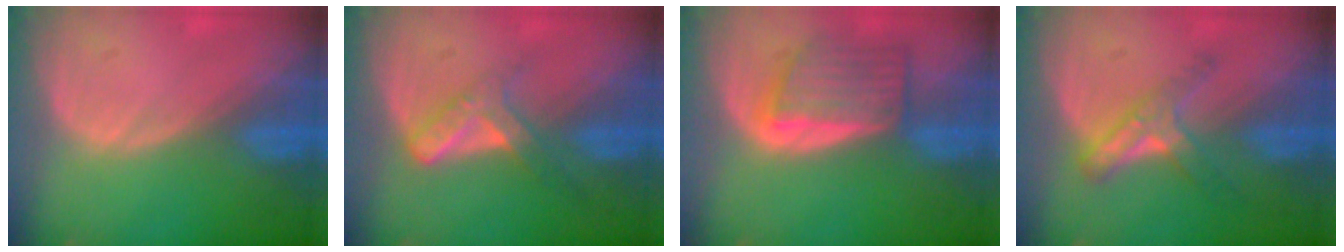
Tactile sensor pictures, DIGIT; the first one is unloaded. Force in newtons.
{"total": 5.4, "press": 4.7, "slide": 2.7}
{"total": 6.2, "press": 6.2, "slide": 0.4}
{"total": 5.4, "press": 5.0, "slide": 2.1}